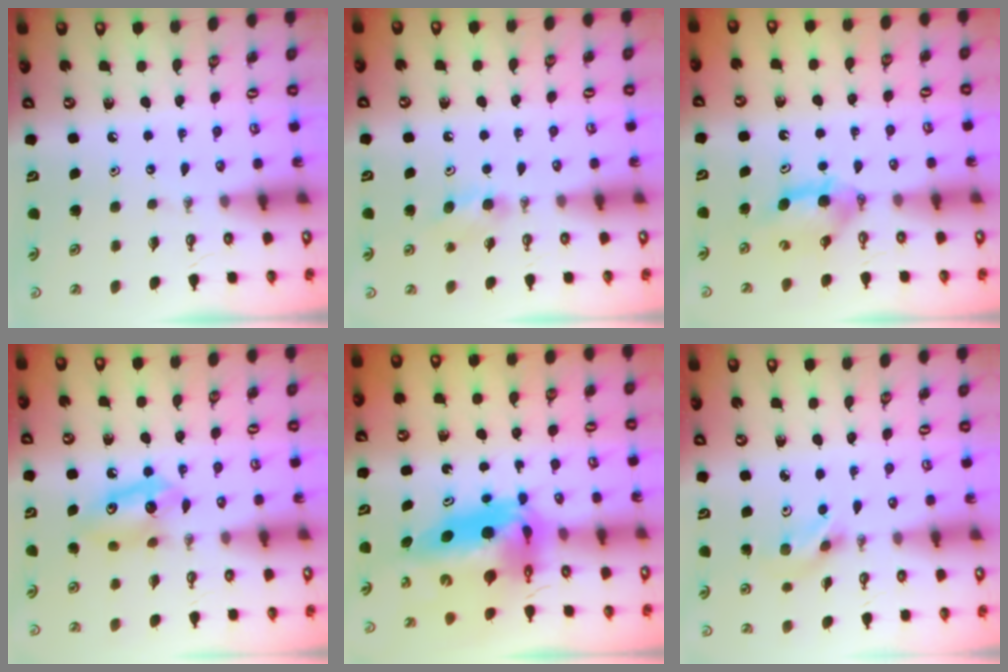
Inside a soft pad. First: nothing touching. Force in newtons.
{"total": 7.2, "press": 3.9, "slide": 6.0}
{"total": 4.4, "press": 4.3, "slide": 1.1}
{"total": 7.7, "press": 7.5, "slide": 1.3}
{"total": 14.3, "press": 14.0, "slide": 2.8}
{"total": 4.7, "press": 4.6, "slide": 0.7}